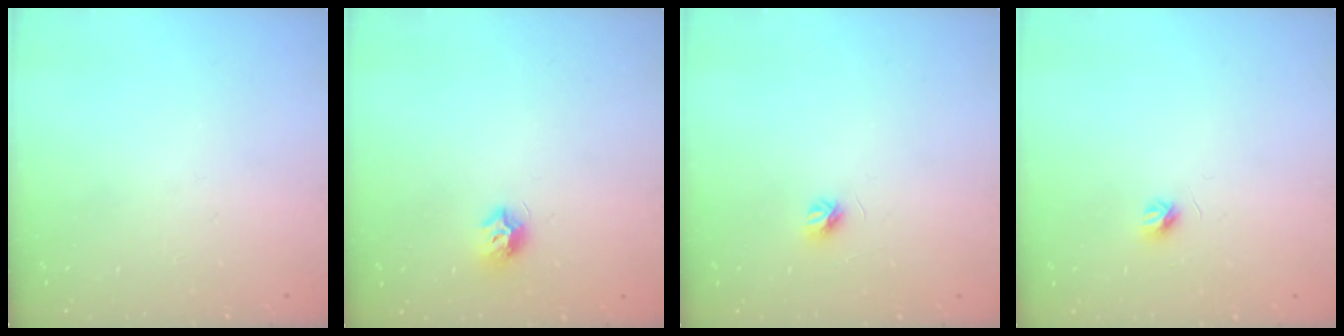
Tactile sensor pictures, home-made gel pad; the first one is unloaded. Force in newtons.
{"total": 8.2, "press": 8.2, "slide": 0.7}
{"total": 4.1, "press": 4.0, "slide": 0.4}
{"total": 3.6, "press": 3.6, "slide": 0.4}